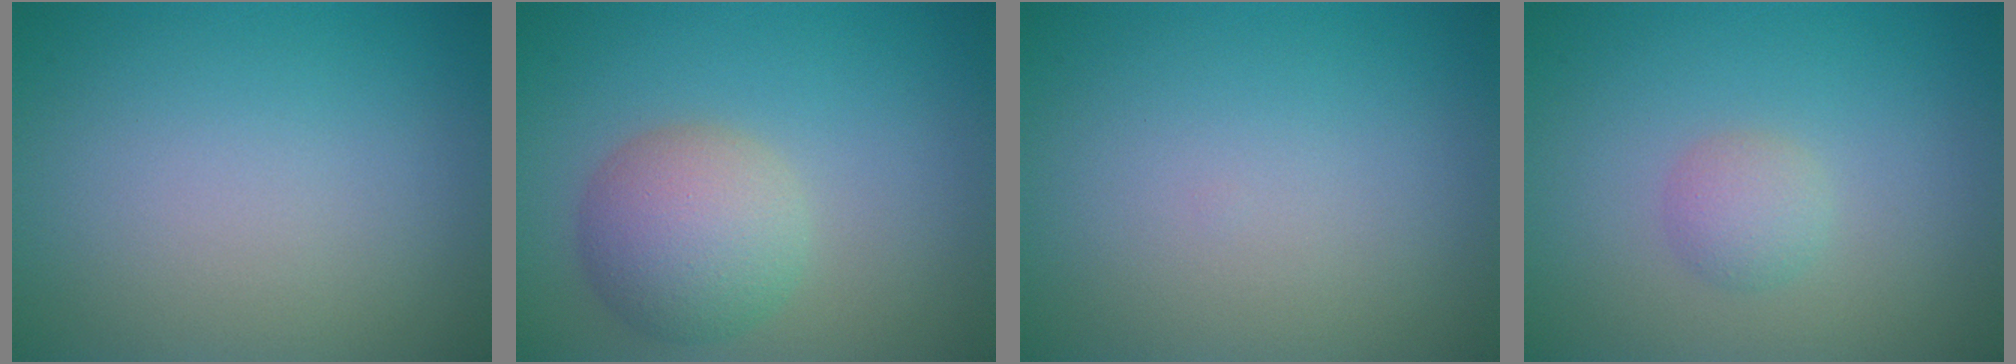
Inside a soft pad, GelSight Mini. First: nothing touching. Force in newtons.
{"total": 5.1, "press": 5.1, "slide": 0.1}
{"total": 0.0}
{"total": 1.7, "press": 1.7, "slide": 0.1}